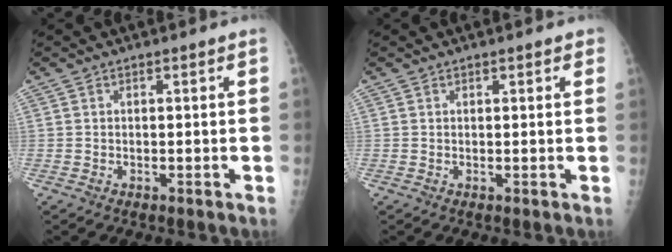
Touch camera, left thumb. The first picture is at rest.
{"total": 1.2, "force": [0.8, 0.5, 0.7], "torque": [-0.002, -0.001, 0.006]}